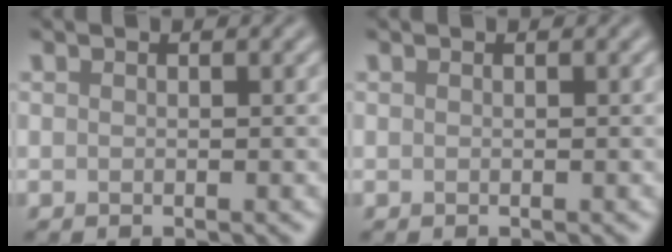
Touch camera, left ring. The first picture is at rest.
{"total": 0.0}